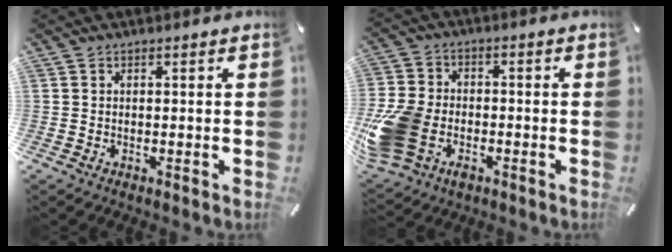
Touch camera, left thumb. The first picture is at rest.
{"total": 13.9, "force": [-4.9, 10.4, 7.8], "torque": [-0.156, 0.033, -0.082]}